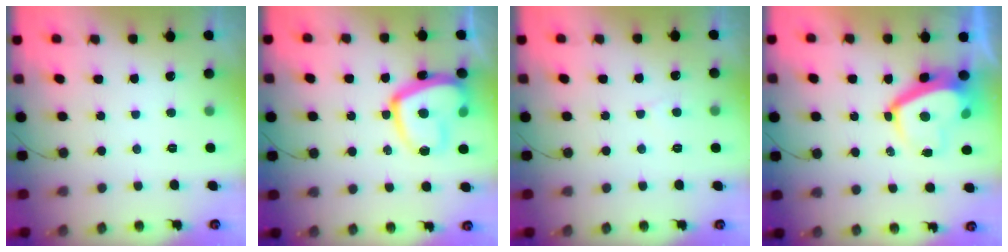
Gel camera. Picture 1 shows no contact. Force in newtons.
{"total": 16.2, "press": 16.1, "slide": 1.7}
{"total": 2.7, "press": 2.7, "slide": 0.3}
{"total": 7.0, "press": 6.9, "slide": 0.9}